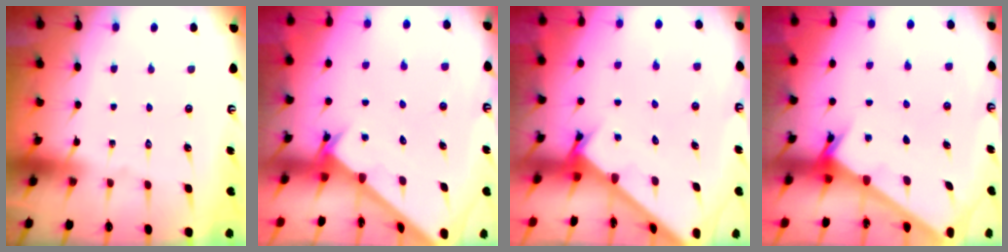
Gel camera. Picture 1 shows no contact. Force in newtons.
{"total": 2.6, "press": 2.6, "slide": 0.2}
{"total": 2.5, "press": 2.5, "slide": 0.1}
{"total": 2.4, "press": 2.4, "slide": 0.2}